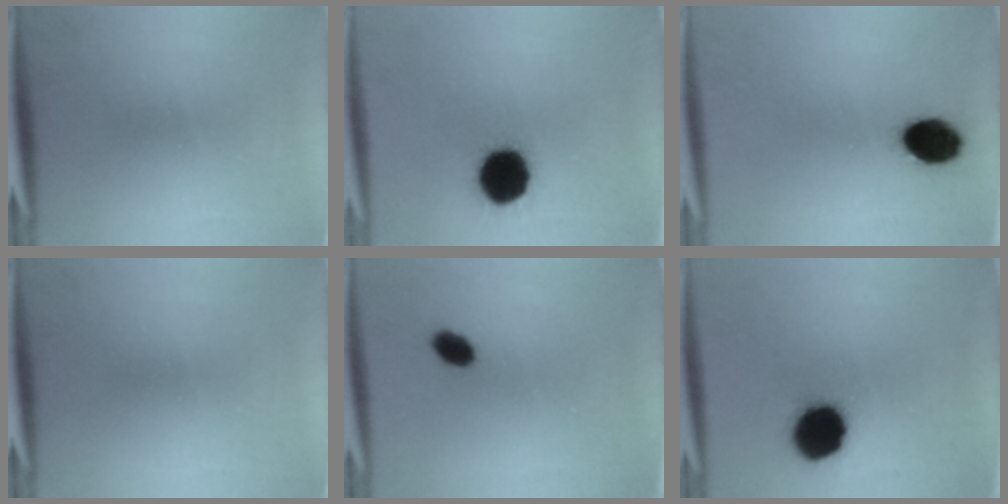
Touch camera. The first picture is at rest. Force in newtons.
{"total": 16.0}
{"total": 9.4}
{"total": 0.0}
{"total": 3.6}
{"total": 14.6}